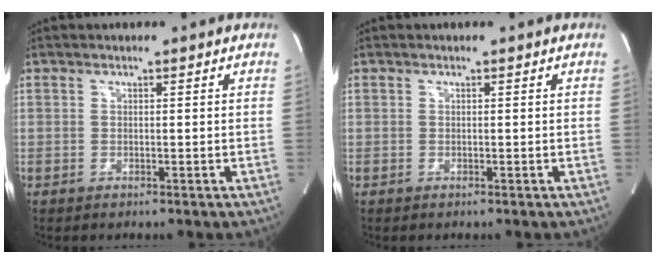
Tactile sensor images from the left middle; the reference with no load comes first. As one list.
[{"total": 0.0}]